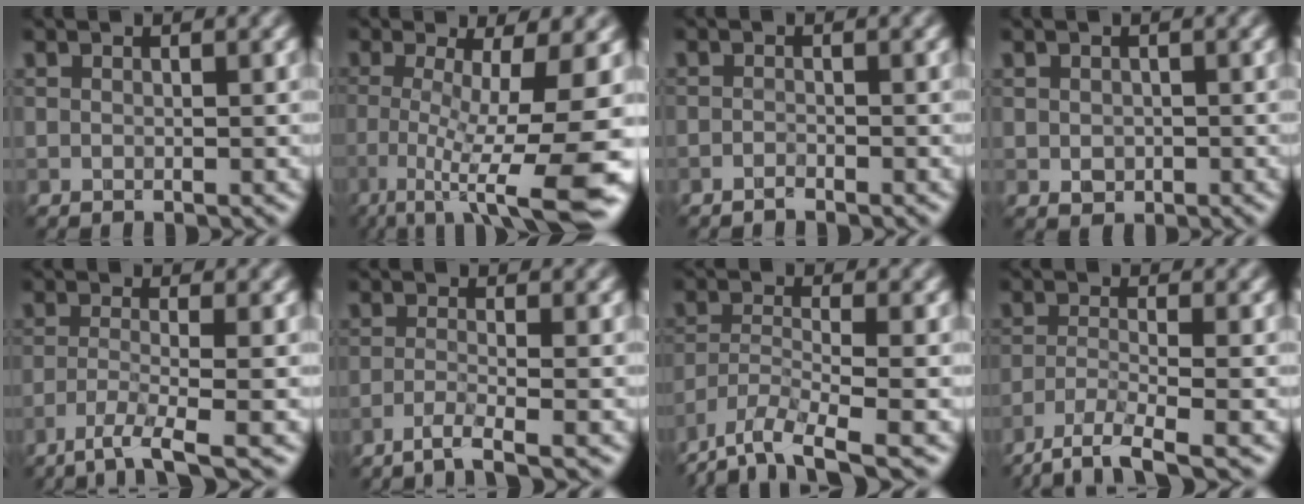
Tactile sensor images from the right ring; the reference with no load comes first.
{"total": 10.0, "force": [-2.6, 2.1, 9.4], "torque": [-0.151, -0.016, -0.040]}
{"total": 0.6, "force": [-0.6, 0.0, 0.2], "torque": [-0.003, 0.001, -0.013]}
{"total": 1.3, "force": [-0.1, 1.1, 0.6], "torque": [-0.010, -0.004, -0.004]}
{"total": 4.0, "force": [-2.6, 0.5, 3.0], "torque": [-0.052, -0.005, -0.059]}
{"total": 2.5, "force": [-1.6, 0.2, 1.9], "torque": [-0.031, 0.002, -0.047]}
{"total": 7.4, "force": [-5.8, 1.8, 4.2], "torque": [-0.085, -0.013, -0.114]}
{"total": 4.8, "force": [-3.6, 1.0, 3.1], "torque": [-0.055, -0.009, -0.074]}